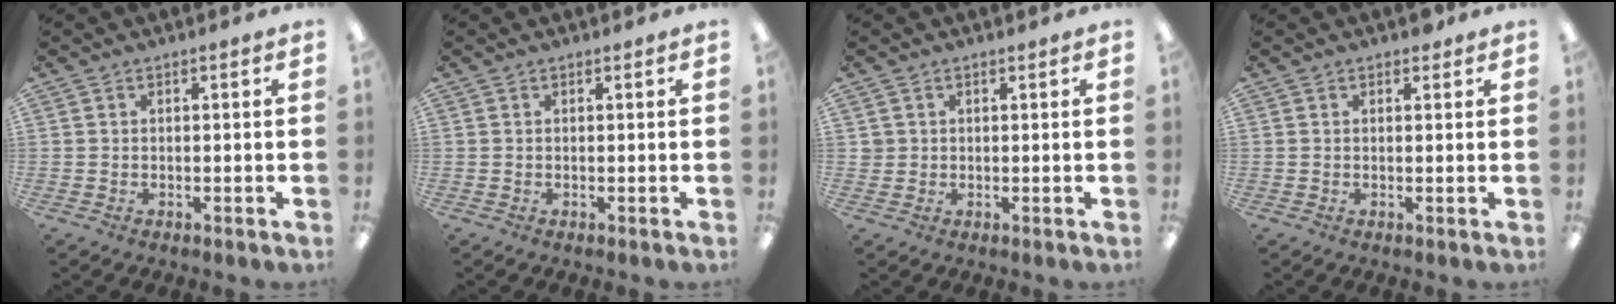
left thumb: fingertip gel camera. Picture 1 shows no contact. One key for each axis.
{"total": 0.0}
{"total": 1.6, "fx": 0.6, "fy": 1.4, "fz": 0.0, "tx": -0.003, "ty": 0.002, "tz": 0.011}
{"total": 1.2, "fx": 1.0, "fy": 0.6, "fz": 0.4, "tx": -0.001, "ty": -0.002, "tz": 0.017}